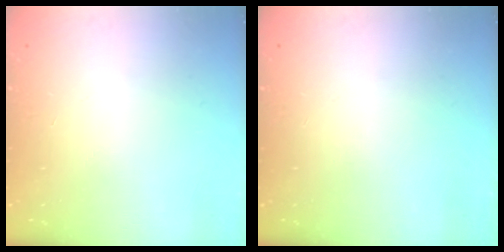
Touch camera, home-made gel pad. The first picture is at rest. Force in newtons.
{"total": 0.0}